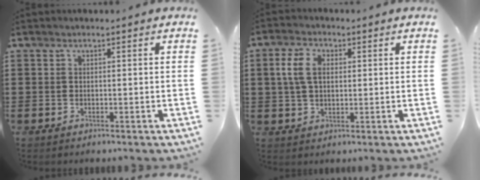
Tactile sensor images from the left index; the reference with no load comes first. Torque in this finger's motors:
{"motor_torque": [1.26, -0.17, 0.68, 0.15]}